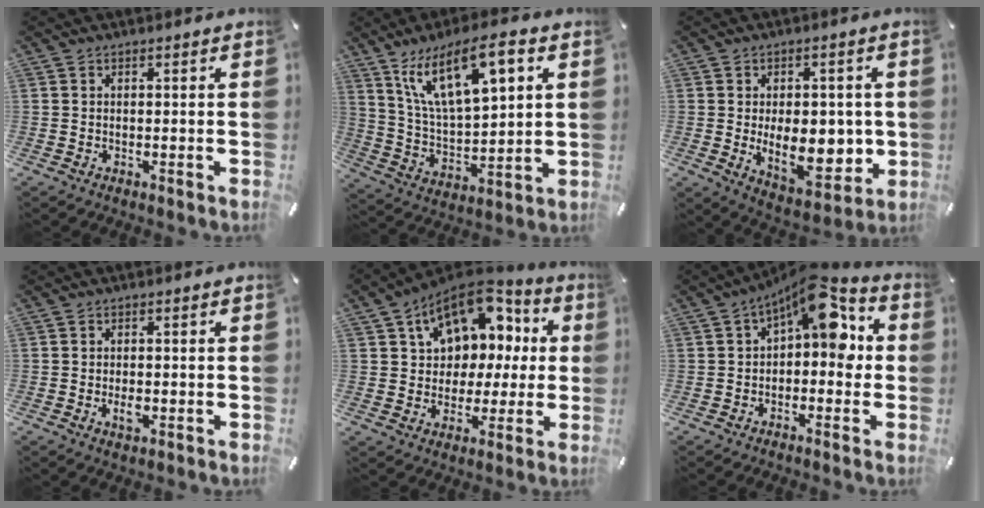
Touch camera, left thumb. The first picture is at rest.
{"total": 15.8, "force": [9.4, 6.3, 11.0], "torque": [-0.216, -0.022, 0.163]}
{"total": 14.3, "force": [-1.1, 8.6, 11.4], "torque": [-0.158, -0.012, -0.013]}
{"total": 2.7, "force": [-0.6, 1.5, 2.2], "torque": [-0.047, -0.001, -0.011]}
{"total": 14.1, "force": [6.6, 10.5, 6.8], "torque": [-0.111, -0.045, 0.122]}
{"total": 12.2, "force": [5.0, 5.8, 9.5], "torque": [-0.138, -0.025, 0.081]}